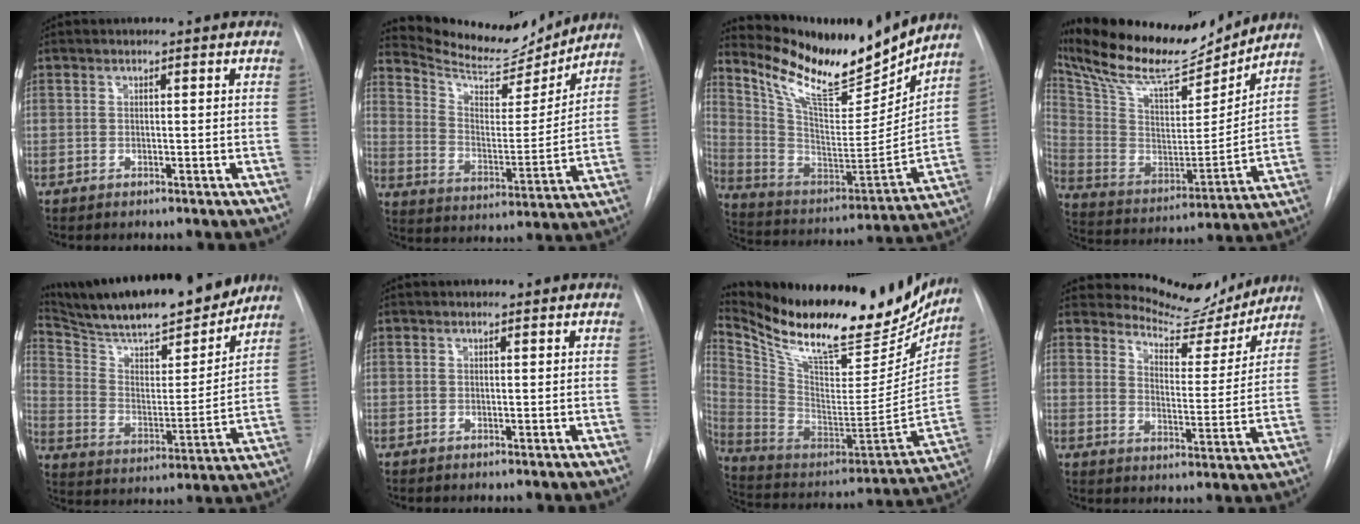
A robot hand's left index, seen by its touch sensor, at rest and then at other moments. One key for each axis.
{"total": 14.3, "fx": 14.1, "fy": 1.8, "fz": 2.1, "tx": -0.044, "ty": -0.026, "tz": 0.225}
{"total": 18.9, "fx": 16.9, "fy": 2.4, "fz": 8.1, "tx": -0.158, "ty": -0.042, "tz": 0.290}
{"total": 22.3, "fx": 20.2, "fy": 4.2, "fz": 8.6, "tx": -0.174, "ty": -0.013, "tz": 0.335}
{"total": 24.3, "fx": 21.3, "fy": 4.1, "fz": 11.0, "tx": -0.190, "ty": -0.026, "tz": 0.318}
{"total": 0.0}
{"total": 30.3, "fx": 25.4, "fy": 8.6, "fz": 14.2, "tx": -0.256, "ty": -0.044, "tz": 0.380}
{"total": 11.7, "fx": 11.5, "fy": 2.1, "fz": 1.0, "tx": -0.014, "ty": -0.033, "tz": 0.155}